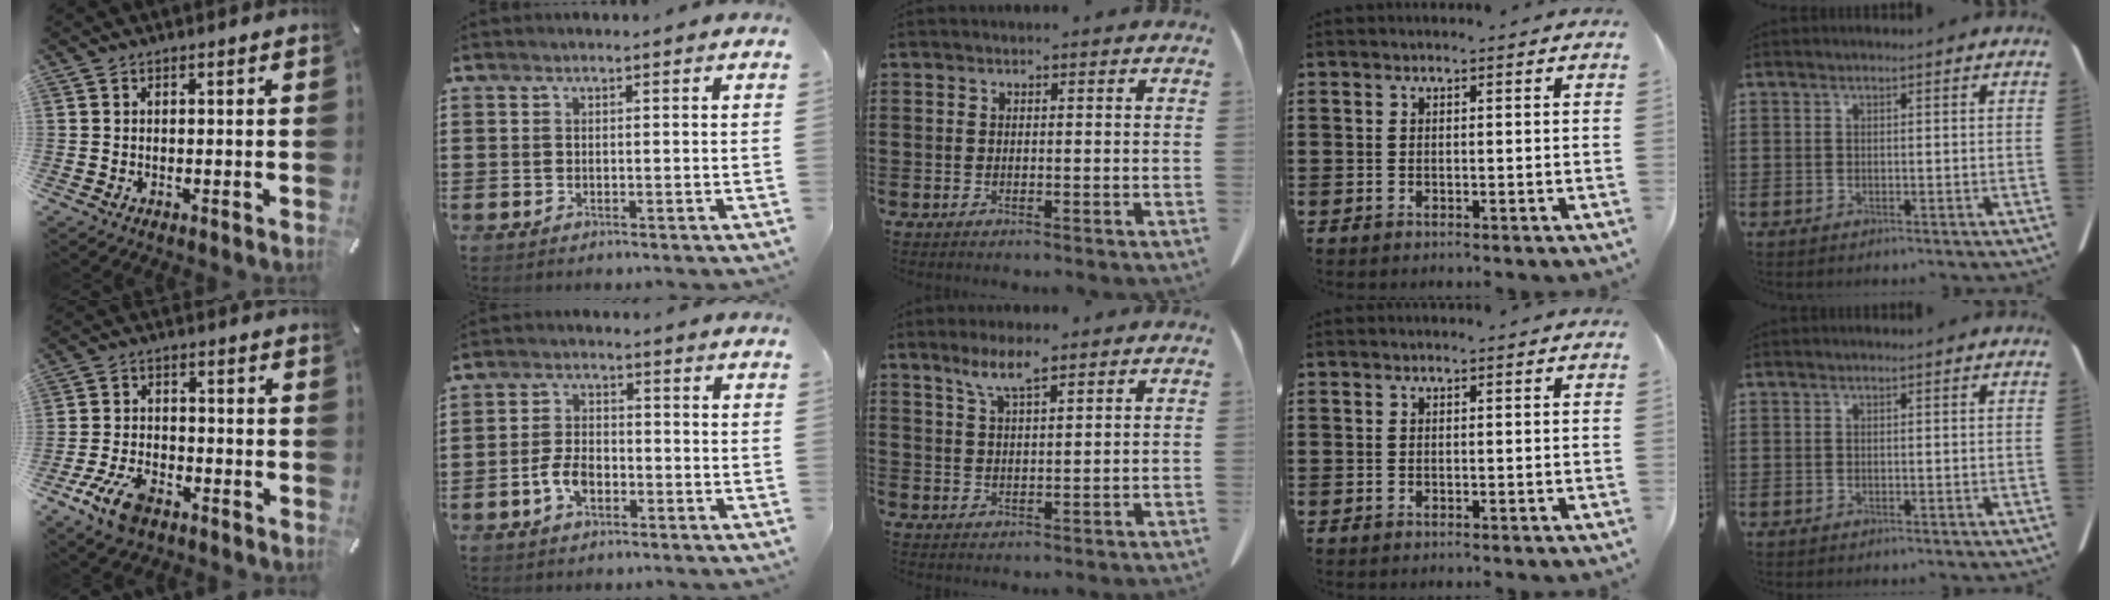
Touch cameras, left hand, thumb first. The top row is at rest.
{"thumb": {"total": 9.1, "force": [-5.3, 4.8, 5.6], "torque": [-0.127, 0.015, -0.100]}, "index": {"total": 4.7, "force": [-1.8, 2.5, 3.5], "torque": [-0.088, -0.002, -0.041]}, "middle": {"total": 5.3, "force": [3.5, 1.0, 3.8], "torque": [-0.085, 0.000, 0.062]}}